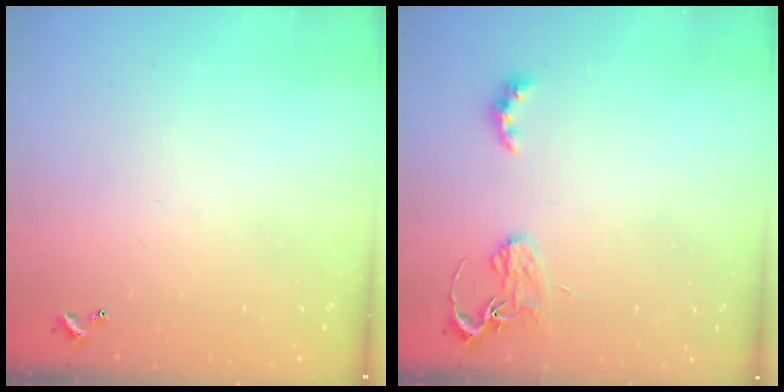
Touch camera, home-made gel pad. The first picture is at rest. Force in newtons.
{"total": 2.9, "press": 2.8, "slide": 0.6}